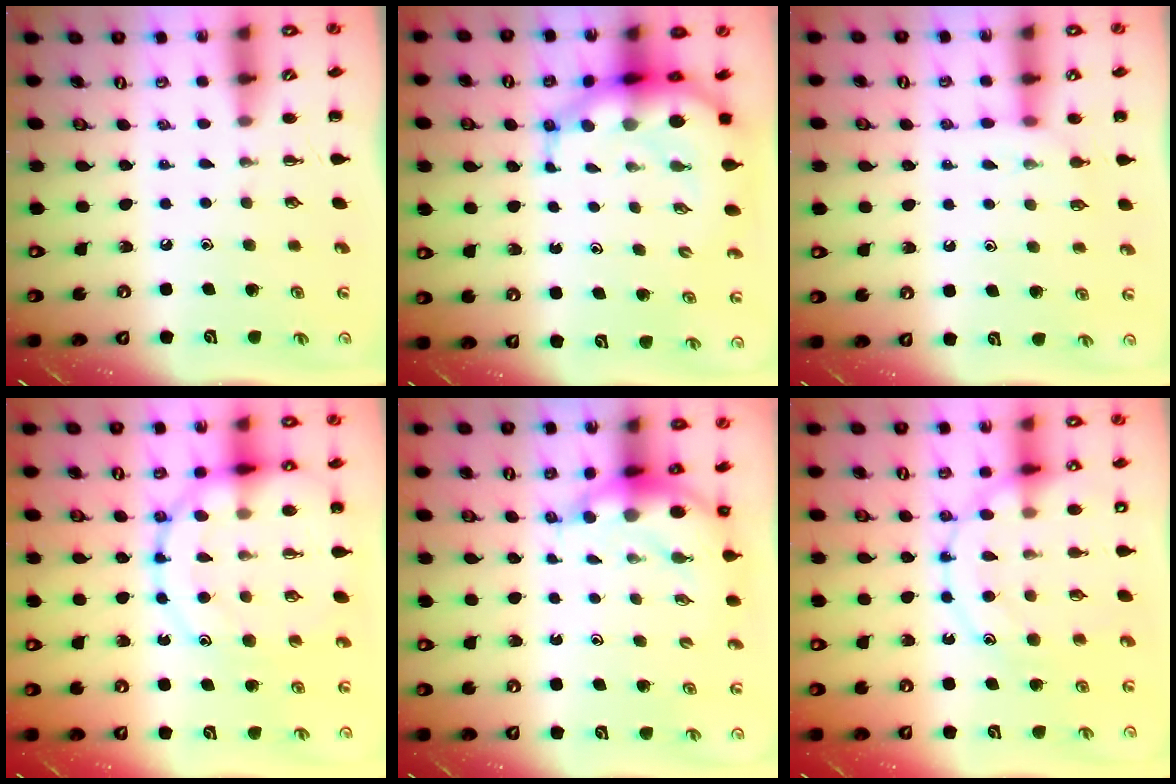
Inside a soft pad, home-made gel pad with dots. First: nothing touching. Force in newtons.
{"total": 10.6, "press": 10.1, "slide": 3.1}
{"total": 6.3, "press": 6.3, "slide": 0.5}
{"total": 18.6, "press": 18.4, "slide": 2.8}
{"total": 5.7, "press": 5.5, "slide": 1.5}
{"total": 15.4, "press": 15.4, "slide": 1.5}